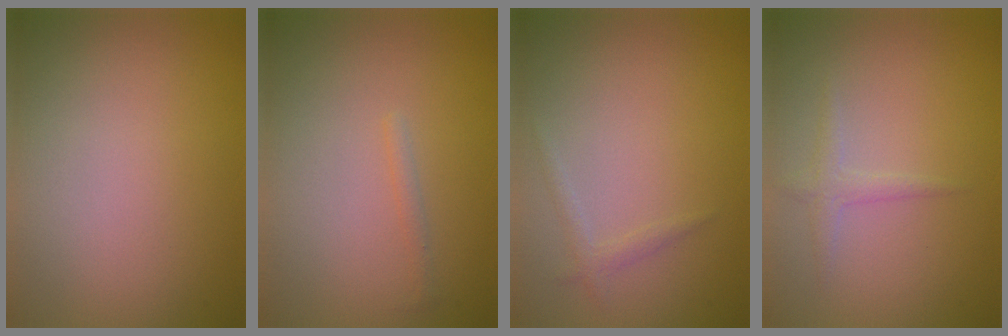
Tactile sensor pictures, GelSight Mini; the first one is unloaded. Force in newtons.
{"total": 0.6, "press": 0.6, "slide": 0.0}
{"total": 0.9, "press": 0.9, "slide": 0.0}
{"total": 1.3, "press": 1.3, "slide": 0.0}